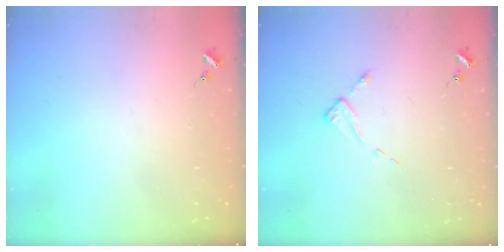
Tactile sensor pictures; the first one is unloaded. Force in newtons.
{"total": 2.6, "press": 2.6, "slide": 0.4}